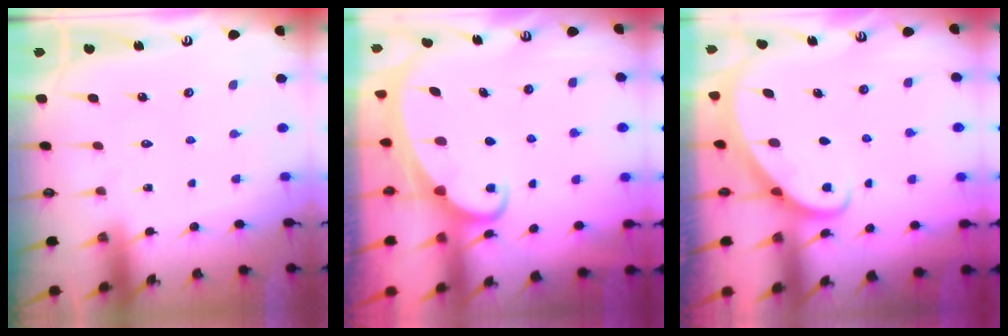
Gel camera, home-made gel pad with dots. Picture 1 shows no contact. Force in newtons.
{"total": 2.3, "press": 2.3, "slide": 0.3}
{"total": 2.4, "press": 2.3, "slide": 0.3}